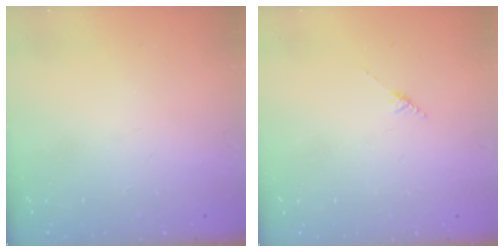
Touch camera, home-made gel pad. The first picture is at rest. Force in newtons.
{"total": 2.8, "press": 2.8, "slide": 0.4}